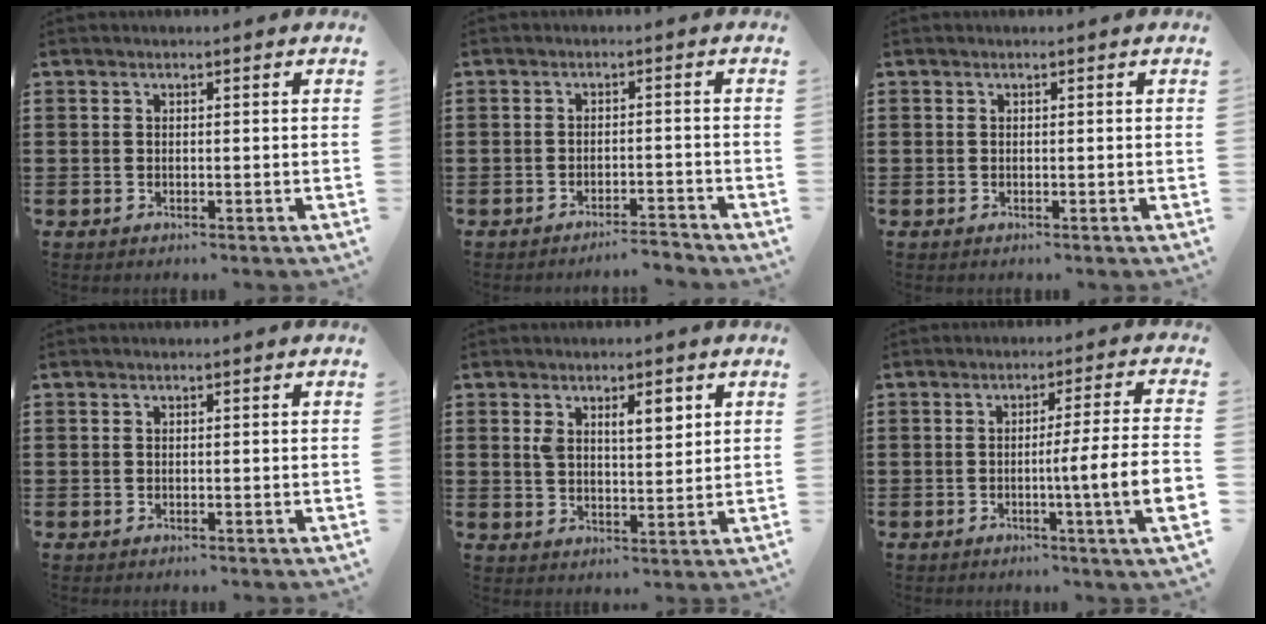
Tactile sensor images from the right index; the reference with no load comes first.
{"total": 2.9, "force": [-2.9, -0.2, 0.5], "torque": [-0.011, -0.002, -0.059]}
{"total": 0.0}
{"total": 0.0}
{"total": 4.5, "force": [2.1, 1.8, 3.5], "torque": [-0.060, 0.000, 0.032]}
{"total": 8.3, "force": [-1.7, -0.7, 8.1], "torque": [-0.138, -0.013, -0.032]}